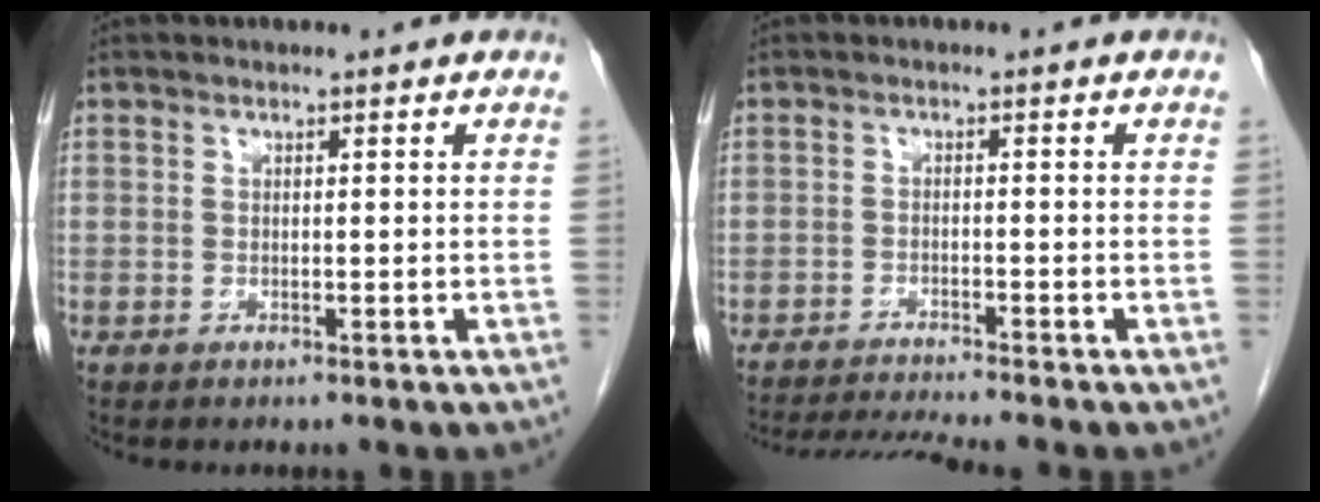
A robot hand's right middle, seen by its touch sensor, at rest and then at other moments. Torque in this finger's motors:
{"motor_torque": [0.05, -0.03, 0.02, 0.04]}